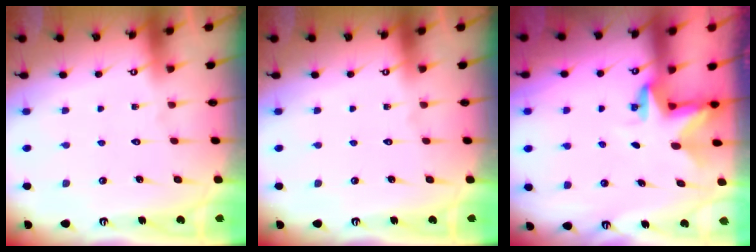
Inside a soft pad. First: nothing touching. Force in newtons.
{"total": 0.0}
{"total": 2.8, "press": 2.8, "slide": 0.2}